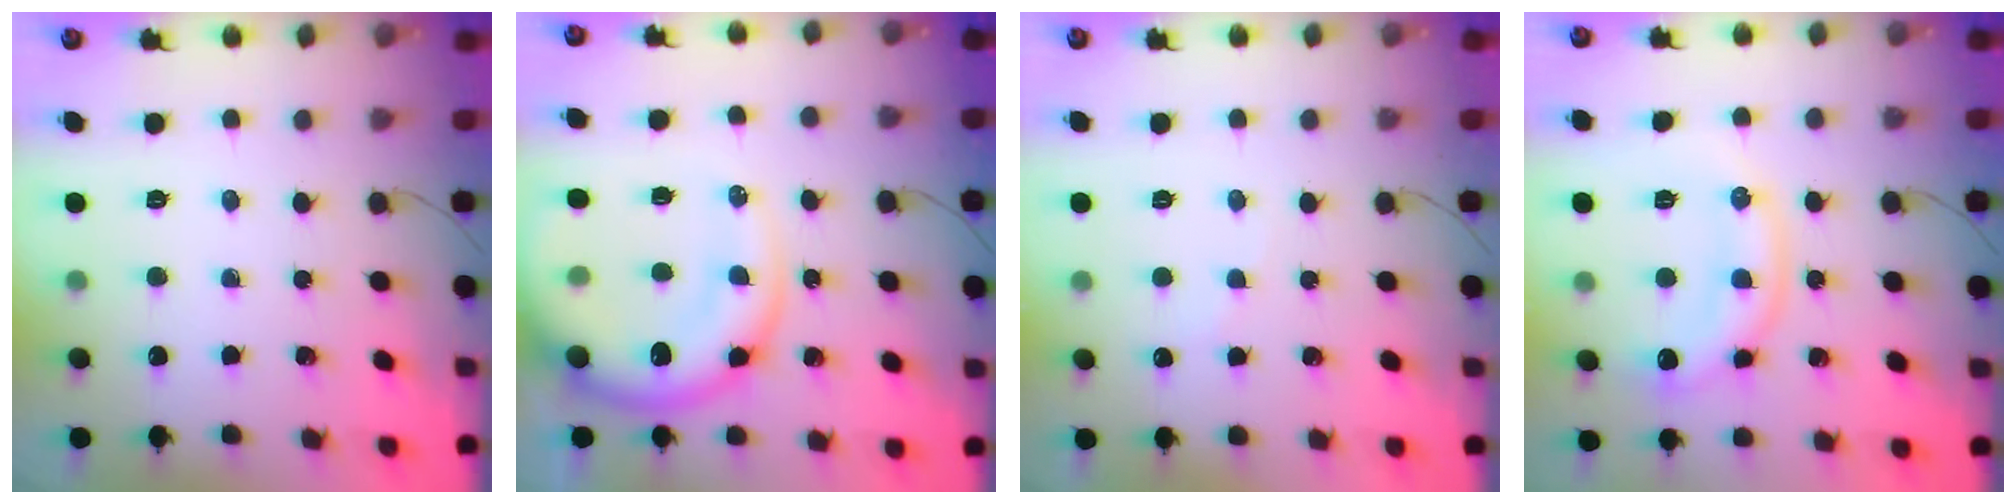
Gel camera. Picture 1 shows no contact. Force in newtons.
{"total": 16.3, "press": 15.6, "slide": 4.7}
{"total": 4.2, "press": 4.0, "slide": 1.1}
{"total": 12.1, "press": 12.1, "slide": 0.4}